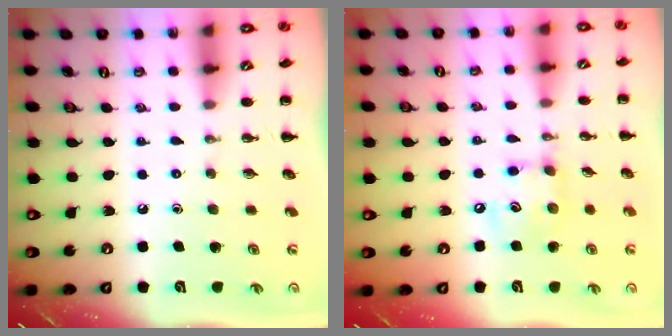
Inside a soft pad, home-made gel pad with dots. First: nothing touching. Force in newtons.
{"total": 7.8, "press": 7.8, "slide": 0.6}